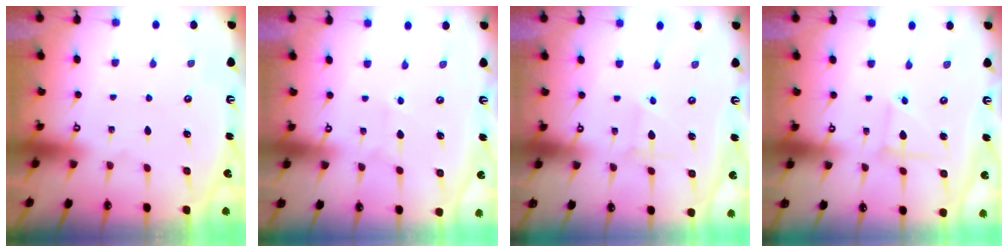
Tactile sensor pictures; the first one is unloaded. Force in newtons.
{"total": 2.1, "press": 2.1, "slide": 0.2}
{"total": 1.0, "press": 1.0, "slide": 0.1}
{"total": 3.4, "press": 3.4, "slide": 0.3}